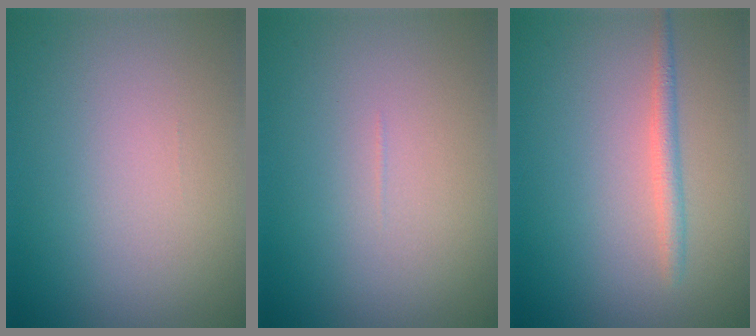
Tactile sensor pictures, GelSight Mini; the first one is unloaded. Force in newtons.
{"total": 0.0}
{"total": 1.5, "press": 1.5, "slide": 0.0}